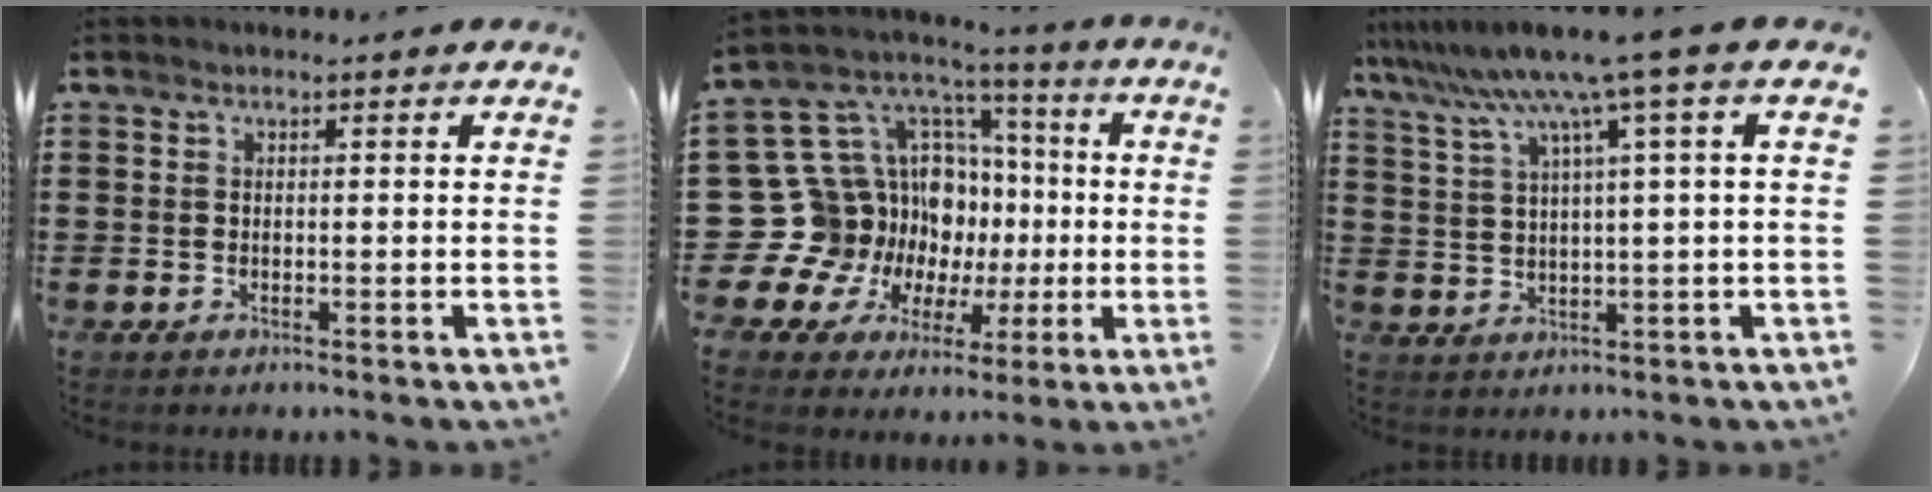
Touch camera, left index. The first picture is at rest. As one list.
[{"total": 17.0, "force": [-1.5, 15.6, 6.6], "torque": [-0.174, -0.038, 0.014]}, {"total": 8.0, "force": [4.6, -0.9, 6.5], "torque": [-0.141, -0.026, 0.075]}]